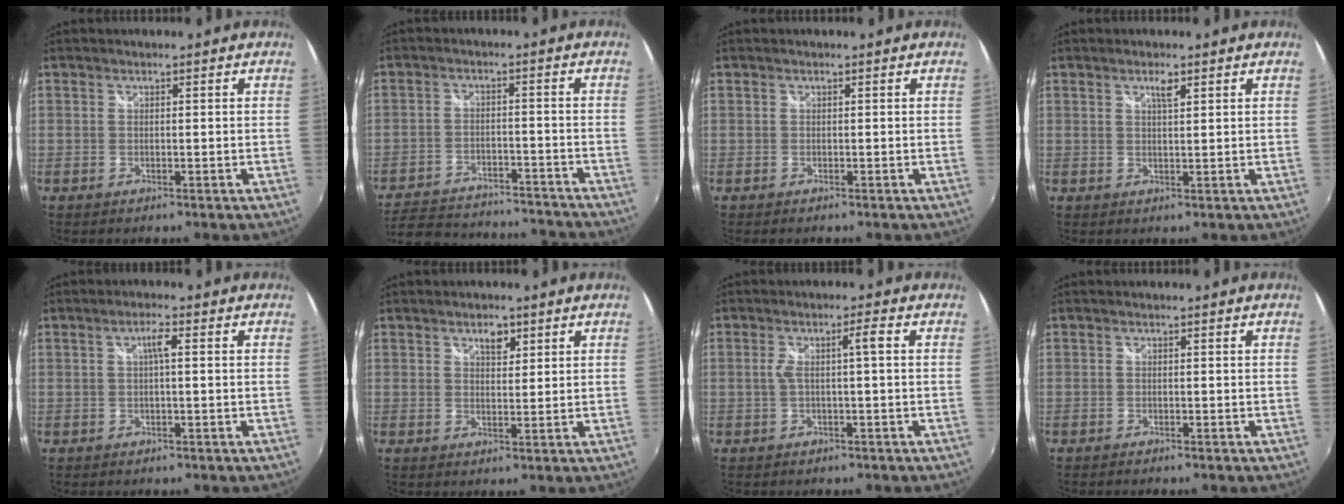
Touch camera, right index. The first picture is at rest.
{"total": 21.8, "force": [-19.2, 6.7, 8.0], "torque": [-0.177, 0.006, -0.257]}
{"total": 0.7, "force": [-0.4, 0.5, -0.1], "torque": [-0.001, -0.001, -0.008]}
{"total": 2.0, "force": [1.2, 0.4, 1.6], "torque": [-0.025, 0.002, 0.020]}
{"total": 2.3, "force": [0.3, 0.2, 2.3], "torque": [-0.043, 0.006, 0.004]}
{"total": 3.1, "force": [1.8, 1.7, 1.8], "torque": [-0.024, 0.005, 0.029]}
{"total": 3.2, "force": [-0.2, -0.3, 3.2], "torque": [-0.062, 0.003, 0.002]}
{"total": 0.8, "force": [-0.7, 0.2, 0.1], "torque": [-0.005, -0.005, -0.016]}